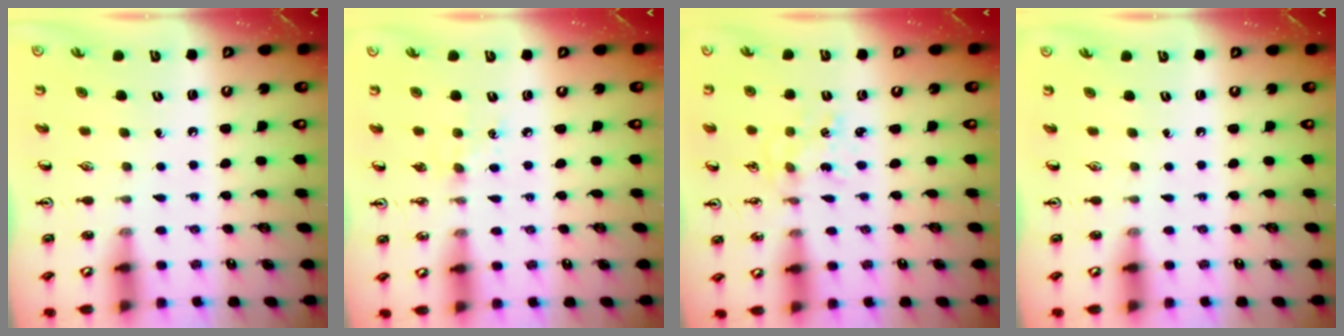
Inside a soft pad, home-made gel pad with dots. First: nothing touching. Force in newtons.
{"total": 4.9, "press": 4.8, "slide": 0.7}
{"total": 1.5, "press": 1.4, "slide": 0.4}
{"total": 0.0}